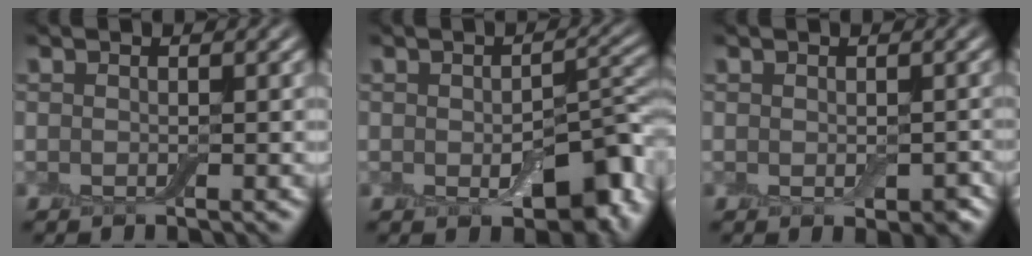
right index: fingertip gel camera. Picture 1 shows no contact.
{"total": 6.9, "force": [-2.3, 3.7, 5.3], "torque": [-0.072, -0.009, -0.027]}
{"total": 1.9, "force": [-0.4, 1.1, 1.4], "torque": [-0.022, -0.011, 0.000]}